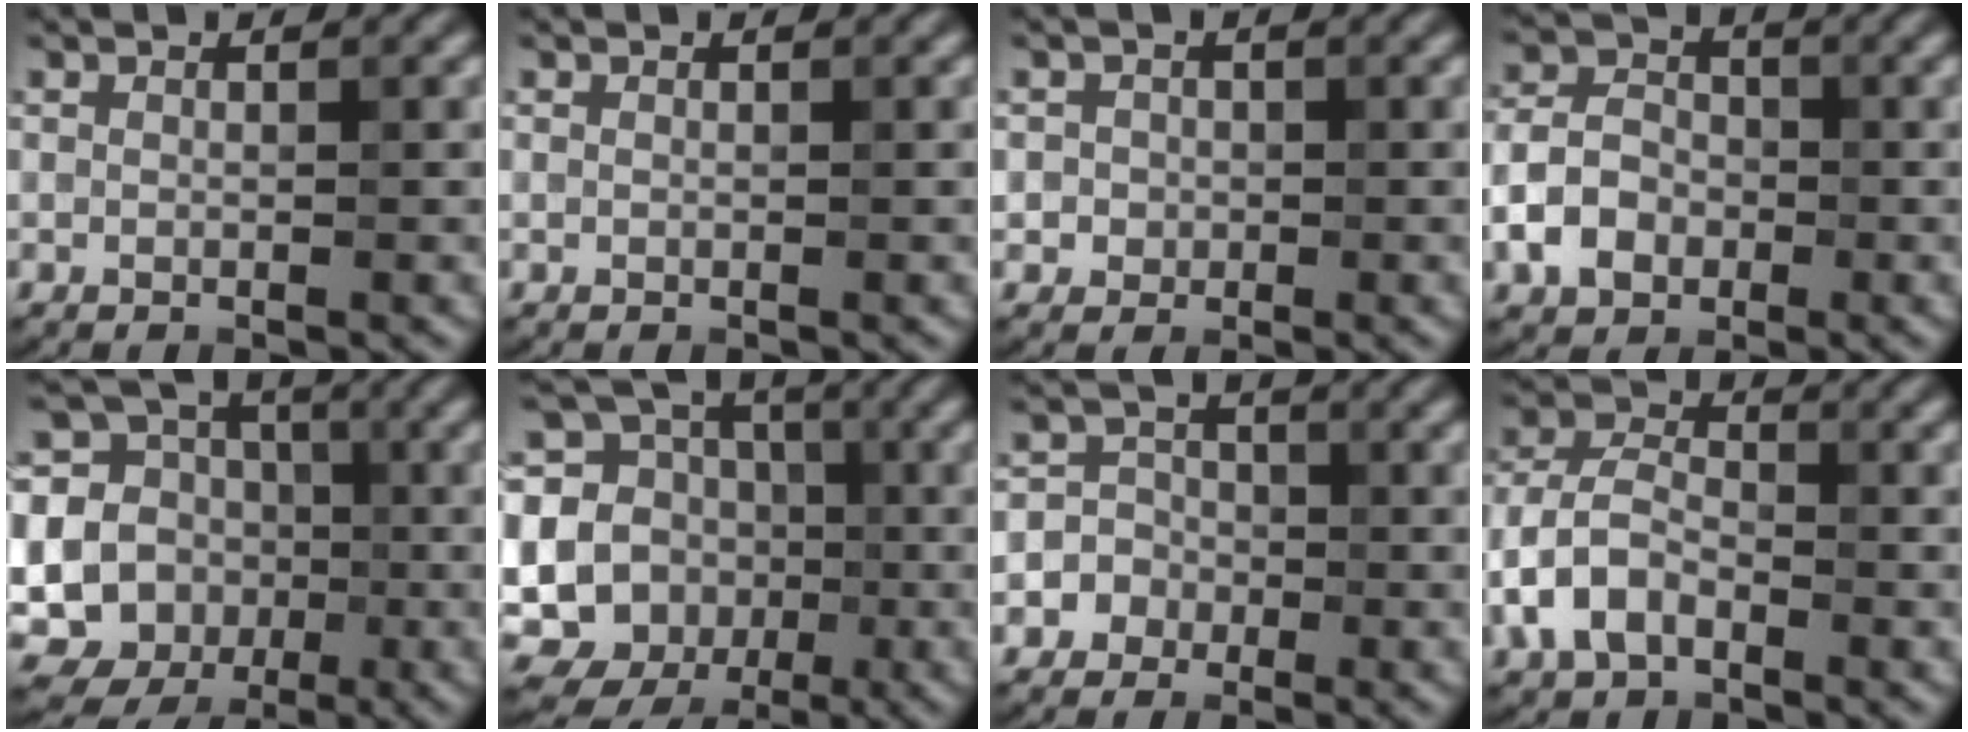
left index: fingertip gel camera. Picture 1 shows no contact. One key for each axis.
{"total": 0.0}
{"total": 2.2, "fx": 0.2, "fy": 2.1, "fz": 0.6, "tx": 0.010, "ty": 0.013, "tz": -0.004}
{"total": 4.3, "fx": -1.7, "fy": 3.2, "fz": 2.4, "tx": -0.052, "ty": 0.008, "tz": -0.039}
{"total": 17.1, "fx": 0.8, "fy": 15.8, "fz": 6.7, "tx": -0.169, "ty": 0.028, "tz": -0.020}
{"total": 16.0, "fx": 2.2, "fy": 14.2, "fz": 6.9, "tx": -0.180, "ty": 0.037, "tz": 0.011}
{"total": 4.5, "fx": -1.4, "fy": 4.2, "fz": 0.5, "tx": 0.021, "ty": 0.024, "tz": -0.047}
{"total": 5.0, "fx": -2.4, "fy": 2.9, "fz": 3.3, "tx": -0.075, "ty": 0.012, "tz": -0.055}